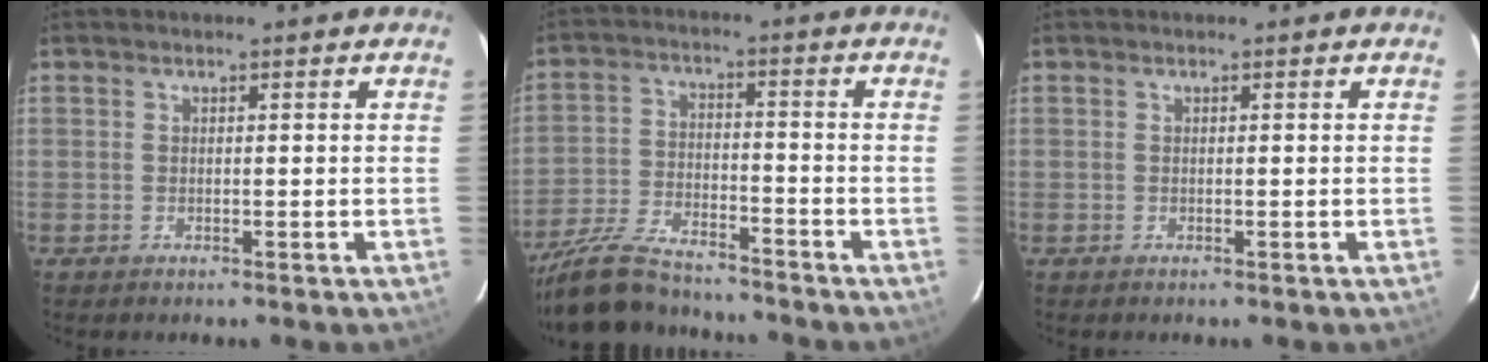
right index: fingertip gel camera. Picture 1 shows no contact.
{"total": 15.9, "force": [-13.8, 4.2, 6.7], "torque": [-0.161, -0.022, -0.245]}
{"total": 0.0}